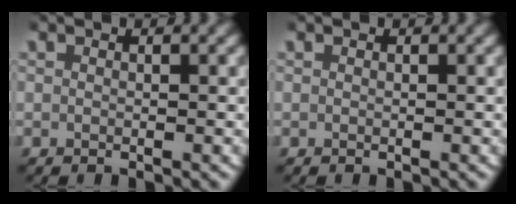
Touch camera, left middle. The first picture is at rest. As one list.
[{"total": 0.0}]